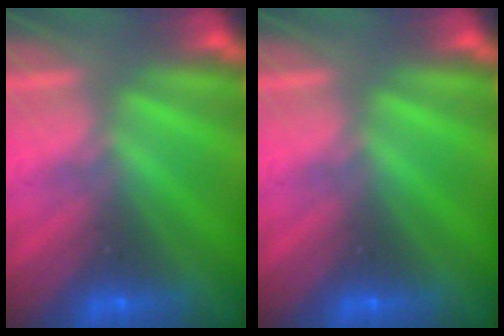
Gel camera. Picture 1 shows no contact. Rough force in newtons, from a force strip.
{"total": 0.0}